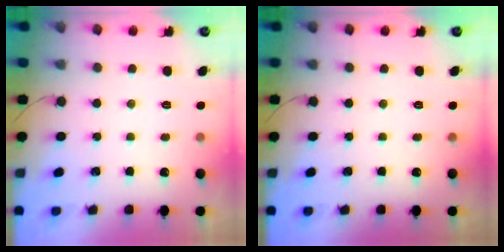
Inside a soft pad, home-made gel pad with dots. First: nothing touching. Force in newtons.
{"total": 0.0}